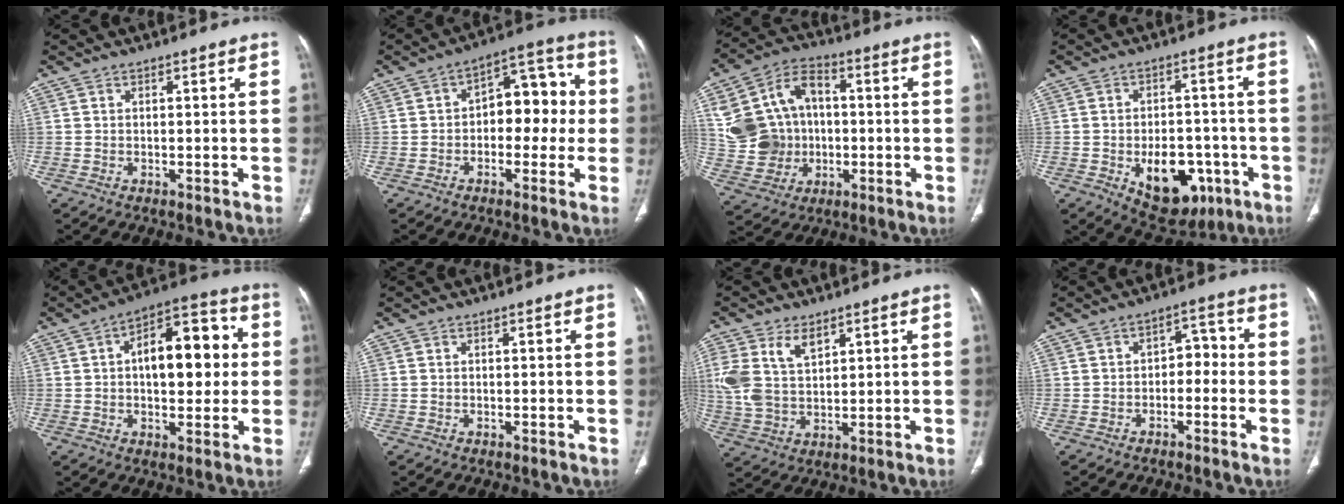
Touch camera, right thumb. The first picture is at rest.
{"total": 11.5, "force": [-0.2, 7.2, 9.0], "torque": [-0.076, 0.041, -0.014]}
{"total": 16.3, "force": [0.9, 13.6, 9.1], "torque": [-0.153, 0.024, 0.025]}
{"total": 14.2, "force": [-5.1, 8.8, 9.9], "torque": [-0.102, 0.024, -0.057]}
{"total": 15.5, "force": [2.0, 8.2, 13.0], "torque": [-0.154, 0.027, 0.025]}
{"total": 0.0}
{"total": 11.0, "force": [4.9, 6.6, 7.3], "torque": [-0.156, -0.008, 0.107]}
{"total": 4.8, "force": [-1.0, 3.3, 3.3], "torque": [-0.027, 0.030, -0.024]}